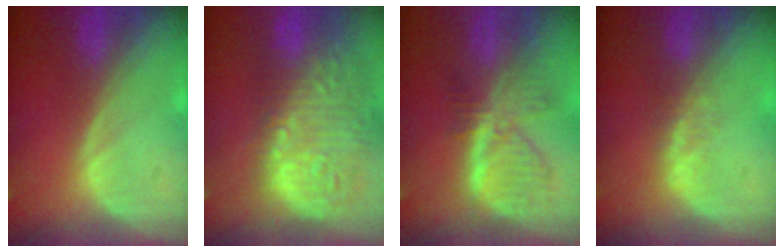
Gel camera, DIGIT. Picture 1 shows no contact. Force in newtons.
{"total": 15.3, "press": 12.6, "slide": 8.7}
{"total": 8.2, "press": 7.1, "slide": 4.0}
{"total": 1.9, "press": 1.8, "slide": 0.5}